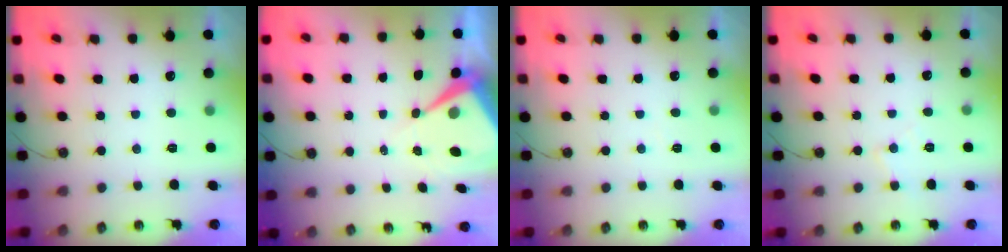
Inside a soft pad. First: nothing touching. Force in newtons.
{"total": 9.1, "press": 9.0, "slide": 0.8}
{"total": 2.9, "press": 2.9, "slide": 0.5}
{"total": 5.4, "press": 5.4, "slide": 0.9}